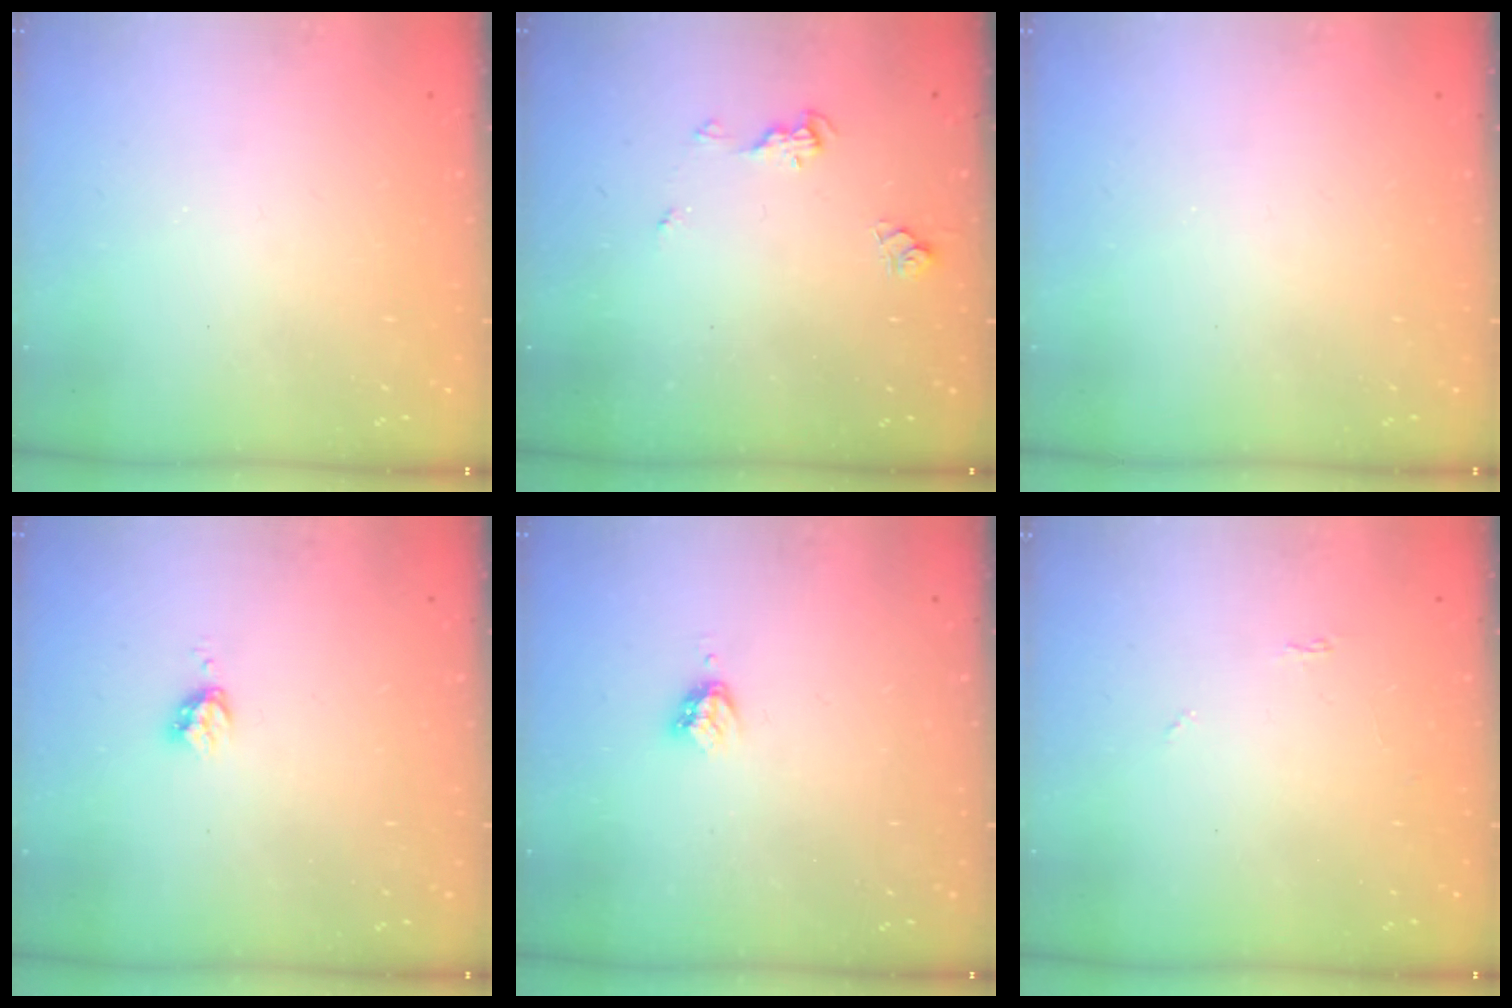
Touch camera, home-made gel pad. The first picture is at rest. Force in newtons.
{"total": 7.0, "press": 6.9, "slide": 0.7}
{"total": 0.0}
{"total": 3.6, "press": 3.6, "slide": 0.4}
{"total": 3.8, "press": 3.8, "slide": 0.6}
{"total": 4.1, "press": 4.1, "slide": 0.5}